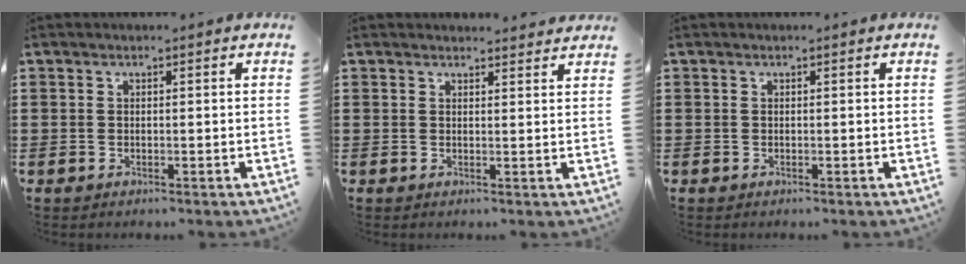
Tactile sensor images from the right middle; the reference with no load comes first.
{"total": 1.7, "force": [1.7, 0.2, 0.1], "torque": [0.001, 0.000, 0.031]}
{"total": 0.0}